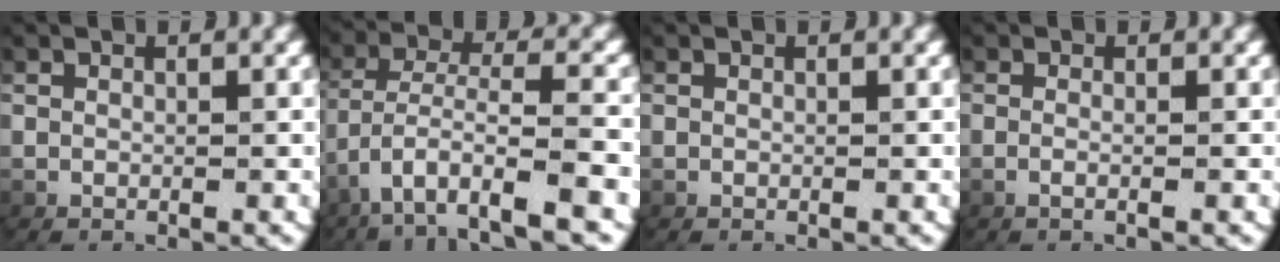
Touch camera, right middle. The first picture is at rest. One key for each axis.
{"total": 5.1, "fx": -2.5, "fy": 1.4, "fz": 4.2, "tx": -0.091, "ty": -0.016, "tz": -0.026}
{"total": 0.0}
{"total": 1.2, "fx": -0.7, "fy": -0.2, "fz": 0.9, "tx": -0.032, "ty": -0.007, "tz": -0.009}